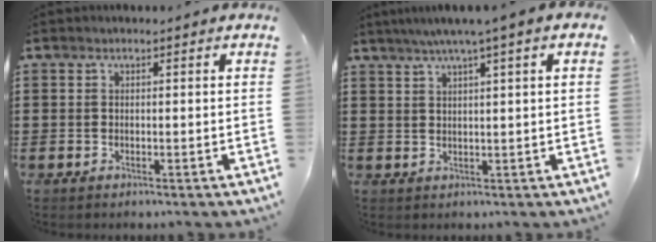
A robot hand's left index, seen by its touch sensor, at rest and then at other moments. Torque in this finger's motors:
{"motor_torque": [1.52, -0.61, 1.05, 0.21]}